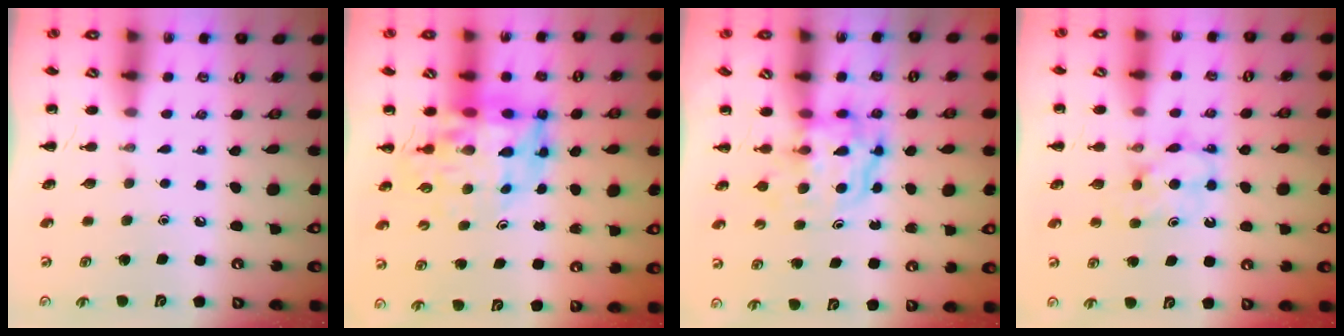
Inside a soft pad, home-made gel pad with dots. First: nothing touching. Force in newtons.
{"total": 11.3, "press": 10.7, "slide": 3.6}
{"total": 4.0, "press": 4.0, "slide": 0.4}
{"total": 5.4, "press": 5.3, "slide": 1.0}